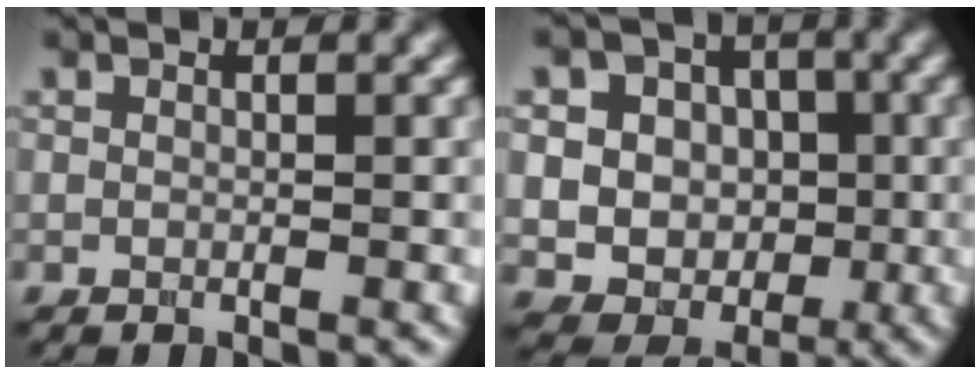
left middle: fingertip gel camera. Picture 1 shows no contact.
{"total": 9.3, "force": [1.1, 8.5, 3.6], "torque": [-0.073, 0.032, 0.009]}